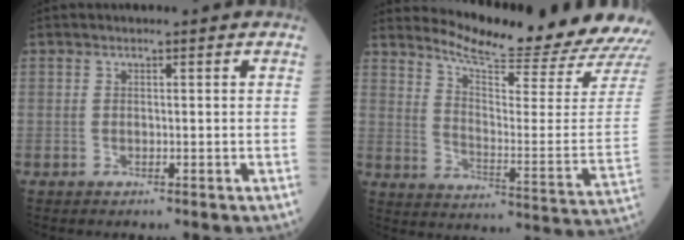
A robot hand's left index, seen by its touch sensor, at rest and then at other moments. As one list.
[{"total": 18.7, "force": [18.0, -1.3, 4.9], "torque": [-0.093, -0.122, 0.235]}]